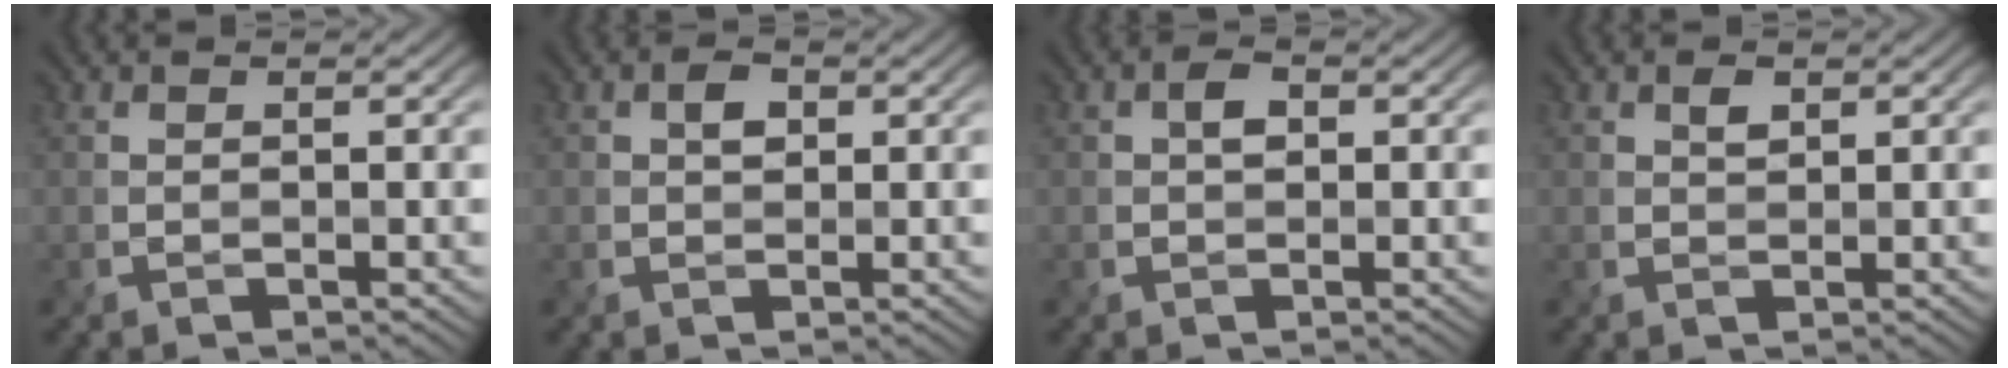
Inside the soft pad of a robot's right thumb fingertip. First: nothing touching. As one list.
[{"total": 1.6, "force": [0.4, 1.2, 1.0], "torque": [-0.018, 0.001, 0.005]}, {"total": 1.8, "force": [0.2, 1.2, 1.3], "torque": [-0.023, 0.001, 0.002]}, {"total": 1.1, "force": [0.6, 0.6, 0.6], "torque": [-0.013, -0.001, 0.013]}]